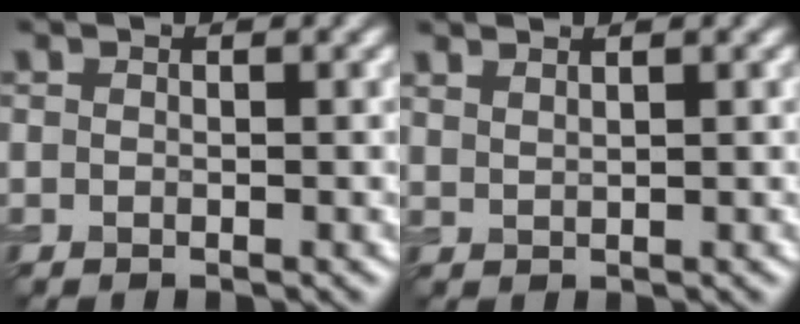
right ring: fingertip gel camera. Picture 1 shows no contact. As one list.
[{"total": 1.9, "force": [1.5, 0.6, 0.9], "torque": [-0.001, 0.001, 0.013]}]